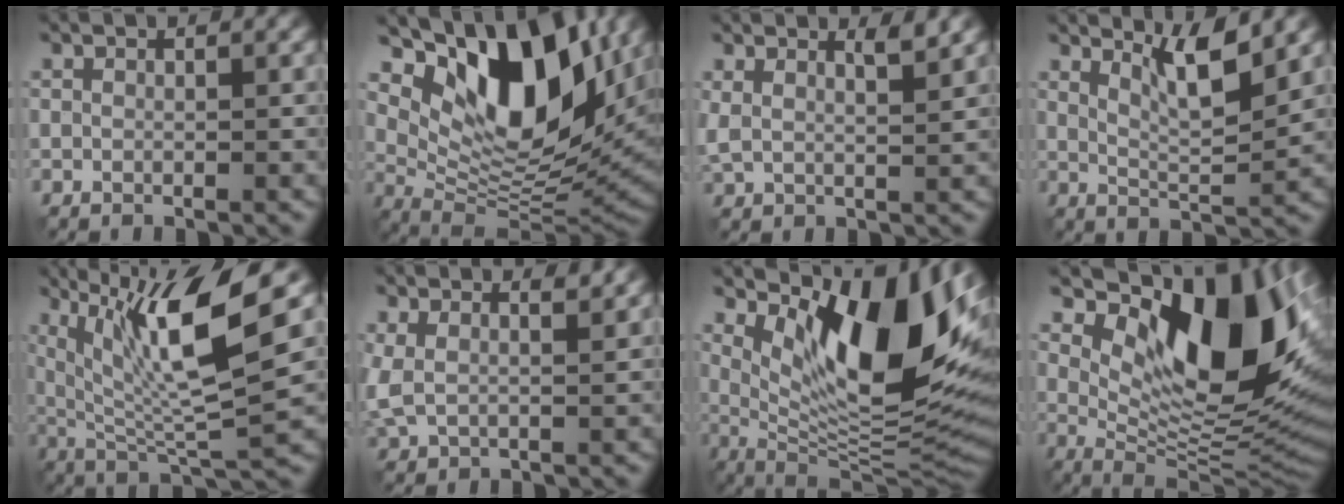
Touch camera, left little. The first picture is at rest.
{"total": 13.2, "force": [6.1, 6.3, 9.9], "torque": [-0.158, -0.005, 0.114]}
{"total": 2.8, "force": [2.0, 0.8, 1.8], "torque": [-0.032, -0.002, 0.033]}
{"total": 4.4, "force": [2.6, 0.7, 3.4], "torque": [-0.067, -0.008, 0.049]}
{"total": 10.9, "force": [4.2, 2.3, 9.8], "torque": [-0.175, -0.001, 0.083]}
{"total": 3.8, "force": [2.2, 1.8, 2.6], "torque": [-0.068, 0.006, 0.041]}
{"total": 14.0, "force": [4.6, 5.1, 12.2], "torque": [-0.179, -0.005, 0.082]}
{"total": 14.2, "force": [5.0, 6.6, 11.5], "torque": [-0.164, -0.002, 0.094]}